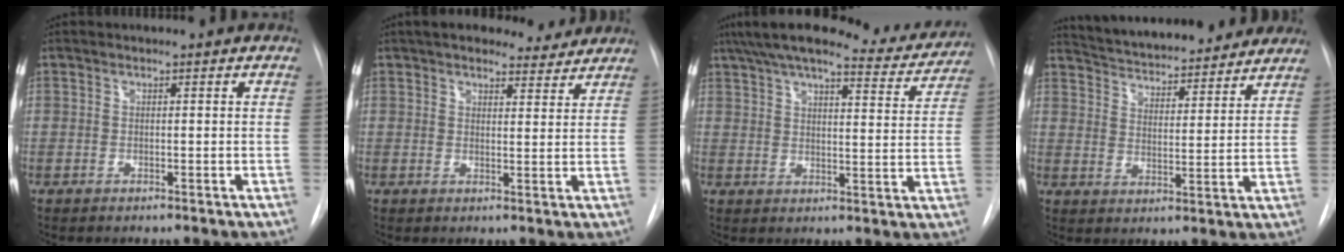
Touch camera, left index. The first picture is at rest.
{"total": 9.8, "force": [8.7, 3.1, 3.3], "torque": [-0.030, 0.011, 0.107]}
{"total": 18.5, "force": [16.7, 3.1, 7.4], "torque": [-0.110, -0.001, 0.215]}
{"total": 20.5, "force": [18.8, 4.2, 7.0], "torque": [-0.111, 0.012, 0.258]}